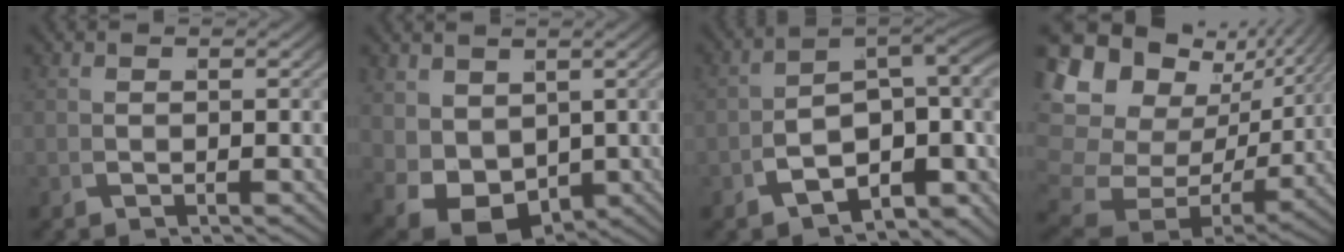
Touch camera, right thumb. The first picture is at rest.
{"total": 8.5, "force": [-2.5, 6.2, 5.3], "torque": [-0.121, -0.054, -0.007]}
{"total": 14.3, "force": [-1.2, 9.9, 10.3], "torque": [-0.161, -0.036, -0.022]}
{"total": 16.5, "force": [3.1, 11.9, 10.9], "torque": [-0.208, -0.011, 0.043]}